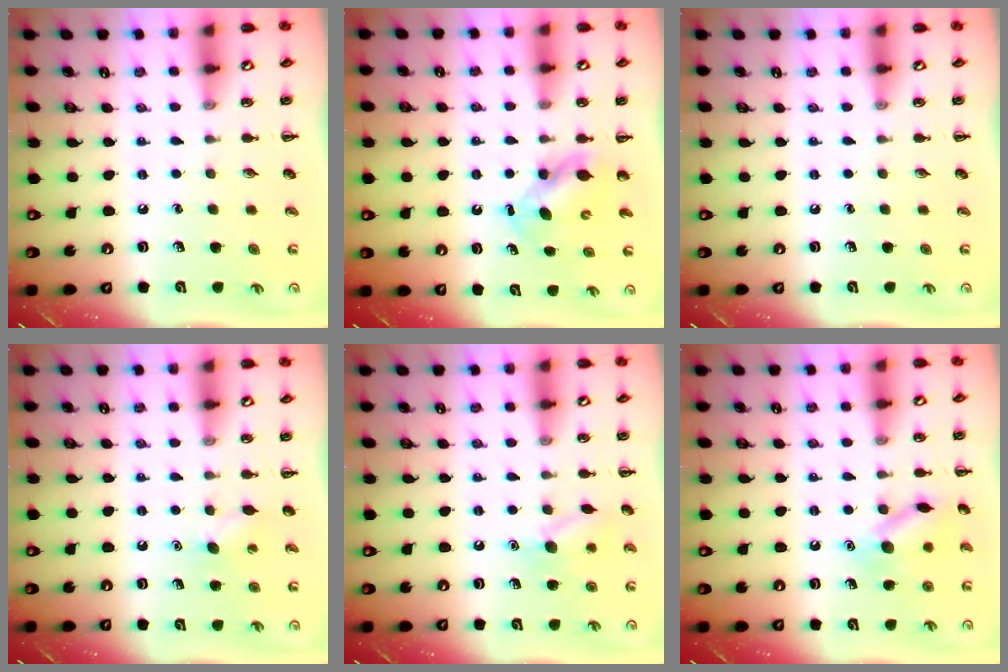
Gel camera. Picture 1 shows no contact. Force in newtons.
{"total": 5.9, "press": 5.8, "slide": 0.5}
{"total": 0.0}
{"total": 4.8, "press": 4.6, "slide": 1.3}
{"total": 9.0, "press": 9.0, "slide": 0.9}
{"total": 11.4, "press": 11.4, "slide": 0.5}